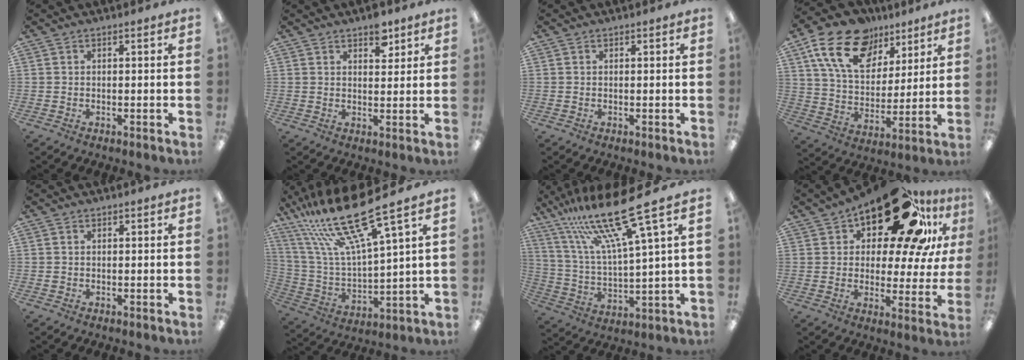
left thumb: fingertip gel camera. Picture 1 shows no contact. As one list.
[{"total": 5.2, "force": [3.5, 2.9, 2.5], "torque": [-0.011, -0.020, 0.055]}, {"total": 0.0}, {"total": 18.9, "force": [11.0, 11.8, 9.7], "torque": [-0.177, -0.040, 0.204]}, {"total": 0.7, "force": [0.0, 0.6, -0.3], "torque": [0.003, 0.006, -0.001]}, {"total": 22.4, "force": [16.7, 4.1, 14.3], "torque": [-0.307, -0.104, 0.277]}, {"total": 21.6, "force": [15.3, 2.7, 14.9], "torque": [-0.308, -0.092, 0.243]}, {"total": 24.0, "force": [15.6, 9.6, 15.5], "torque": [-0.226, -0.102, 0.254]}]